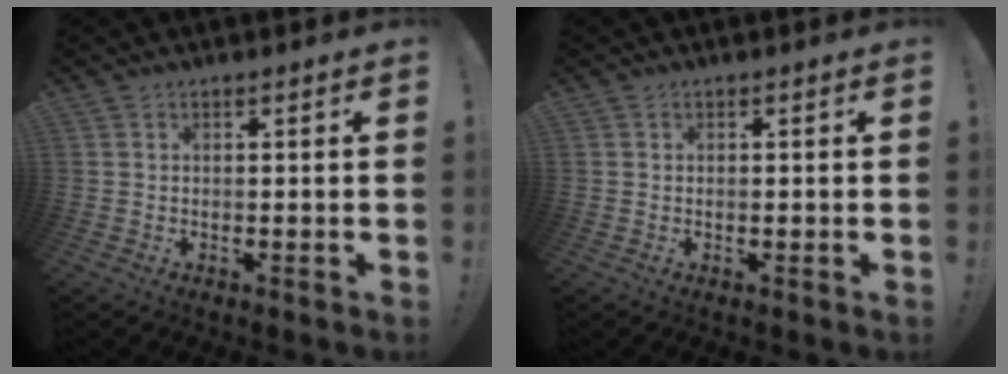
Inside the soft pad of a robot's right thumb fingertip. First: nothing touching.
{"total": 0.5, "force": [-0.3, 0.1, 0.4], "torque": [-0.003, -0.002, -0.006]}